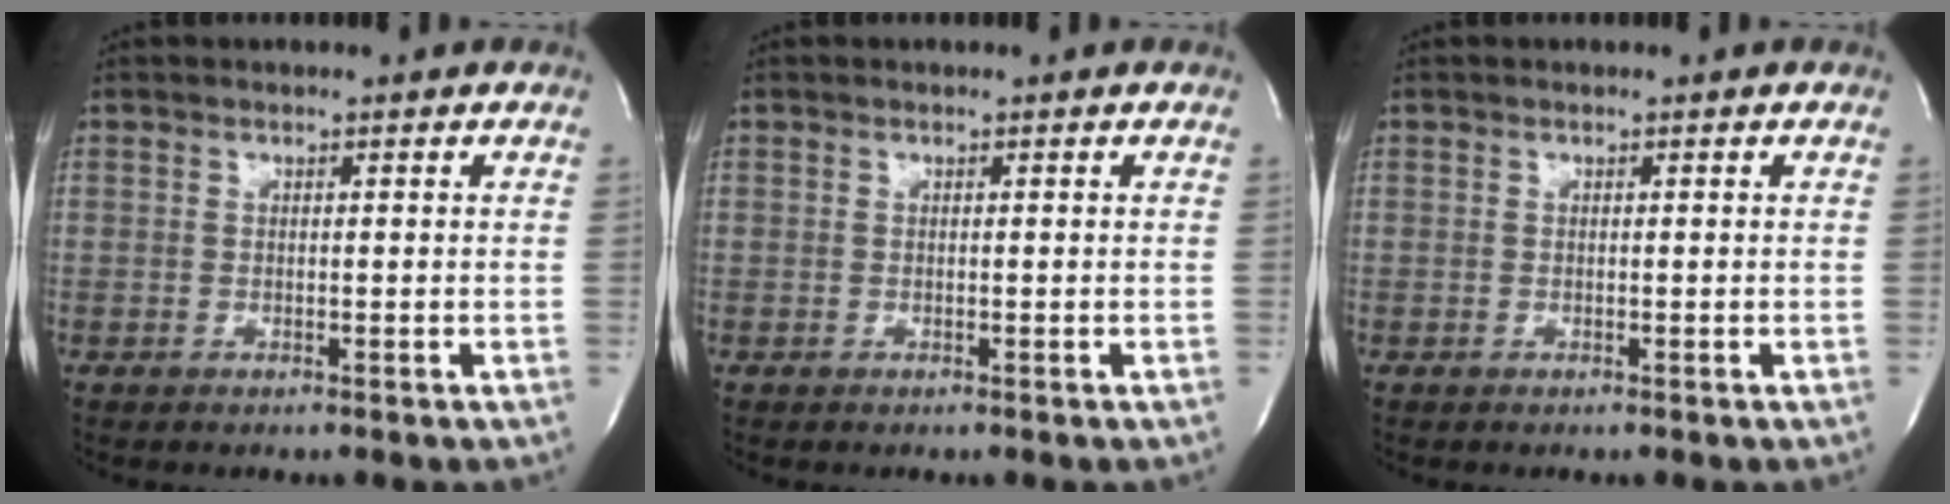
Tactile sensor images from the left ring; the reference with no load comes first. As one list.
[{"total": 0.0}, {"total": 0.0}]